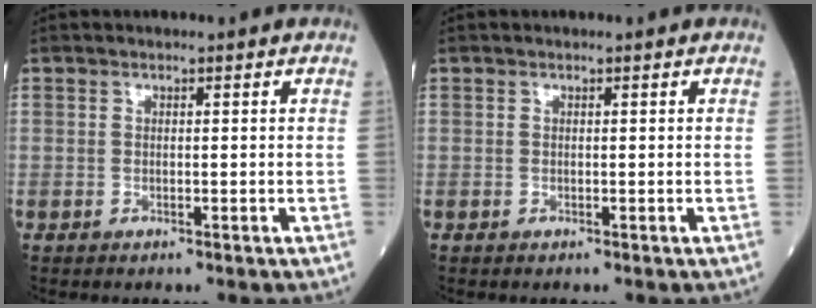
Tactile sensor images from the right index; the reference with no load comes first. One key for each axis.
{"total": 0.0}